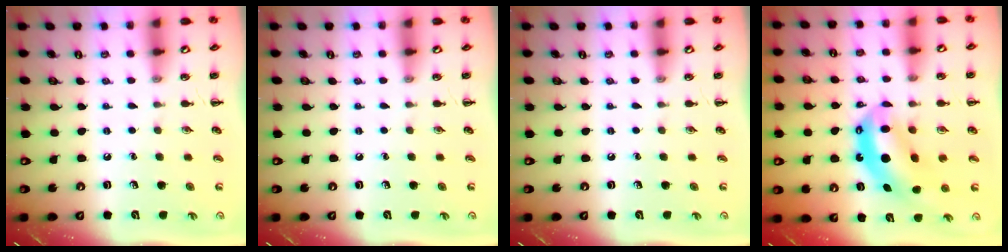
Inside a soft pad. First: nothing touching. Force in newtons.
{"total": 0.0}
{"total": 0.0}
{"total": 9.9, "press": 9.6, "slide": 2.4}